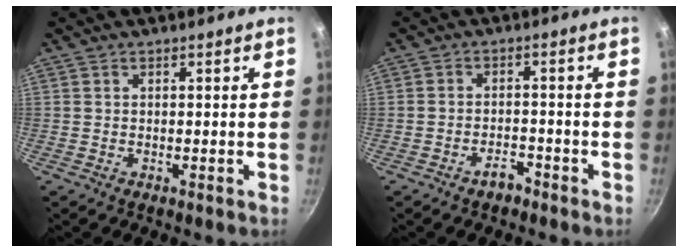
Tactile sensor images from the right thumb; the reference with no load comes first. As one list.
[{"total": 3.0, "force": [-2.3, 1.4, 1.3], "torque": [-0.012, 0.026, -0.032]}]